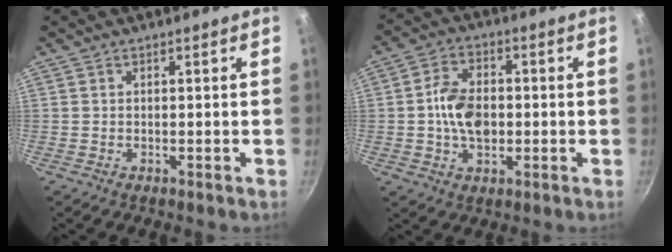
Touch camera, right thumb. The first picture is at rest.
{"total": 9.2, "force": [-0.5, 6.1, 6.8], "torque": [-0.108, 0.012, -0.014]}